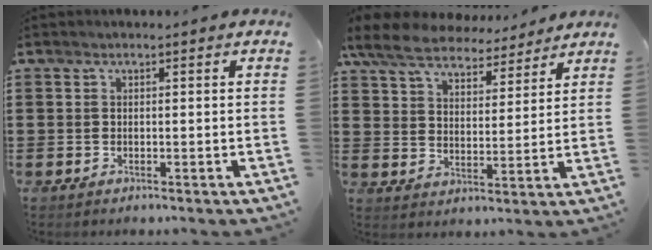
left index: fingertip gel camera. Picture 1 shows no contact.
{"total": 7.6, "force": [6.9, 2.2, 2.3], "torque": [-0.077, -0.032, 0.125]}